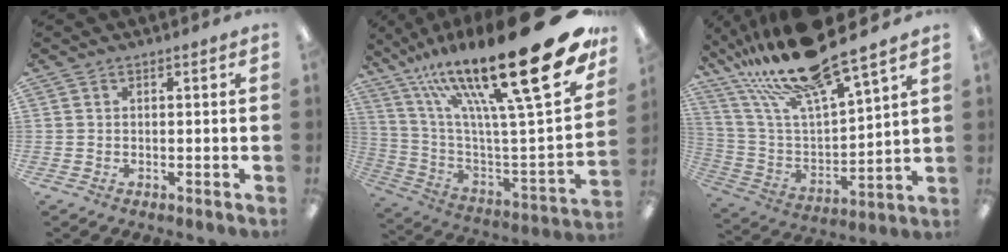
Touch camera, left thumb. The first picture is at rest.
{"total": 32.4, "force": [17.6, 8.5, 25.8], "torque": [-0.384, -0.126, 0.296]}
{"total": 22.0, "force": [18.7, 3.2, 11.0], "torque": [-0.217, -0.118, 0.316]}